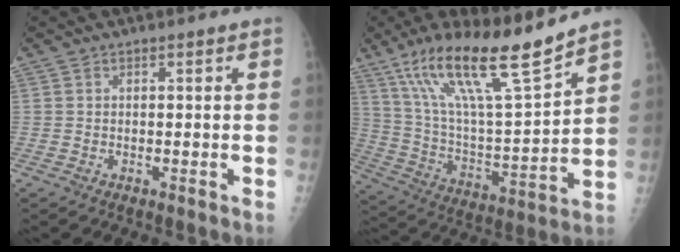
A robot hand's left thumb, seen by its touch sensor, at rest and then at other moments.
{"total": 20.7, "force": [14.7, 3.0, 14.3], "torque": [-0.235, -0.063, 0.269]}